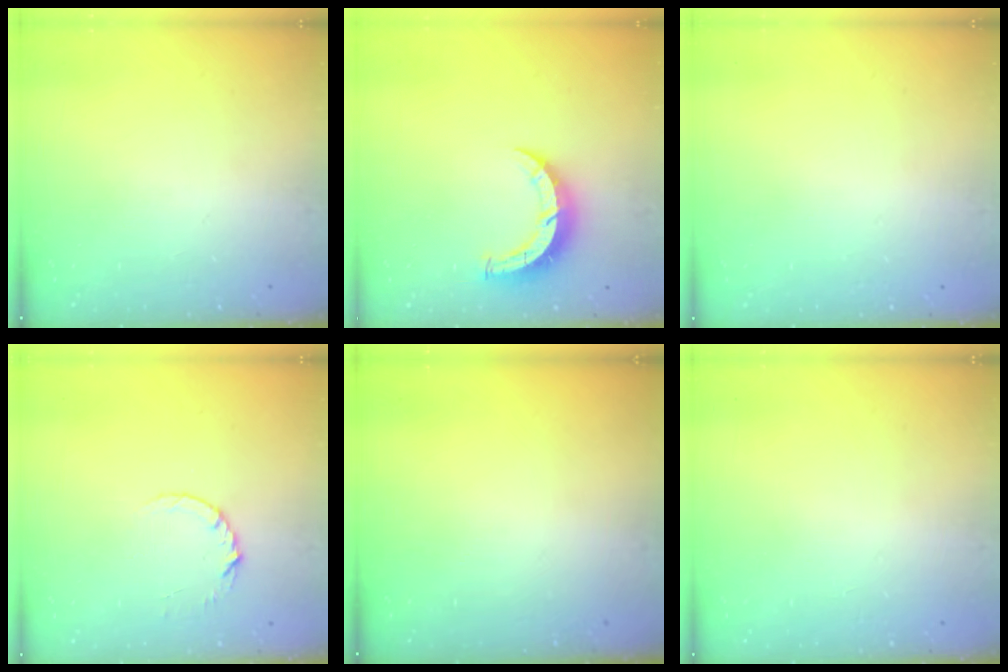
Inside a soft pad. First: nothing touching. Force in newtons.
{"total": 7.0, "press": 7.0, "slide": 0.4}
{"total": 2.6, "press": 2.6, "slide": 0.2}
{"total": 4.8, "press": 4.8, "slide": 0.5}
{"total": 0.0}
{"total": 2.6, "press": 2.6, "slide": 0.2}